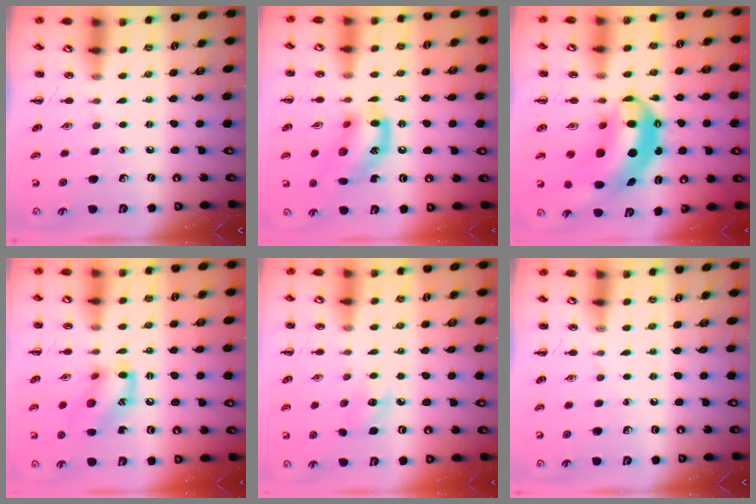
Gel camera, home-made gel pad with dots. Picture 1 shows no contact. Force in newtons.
{"total": 14.1, "press": 13.8, "slide": 3.0}
{"total": 9.9, "press": 9.6, "slide": 2.3}
{"total": 12.9, "press": 12.8, "slide": 2.0}
{"total": 7.3, "press": 7.1, "slide": 1.7}
{"total": 0.0}